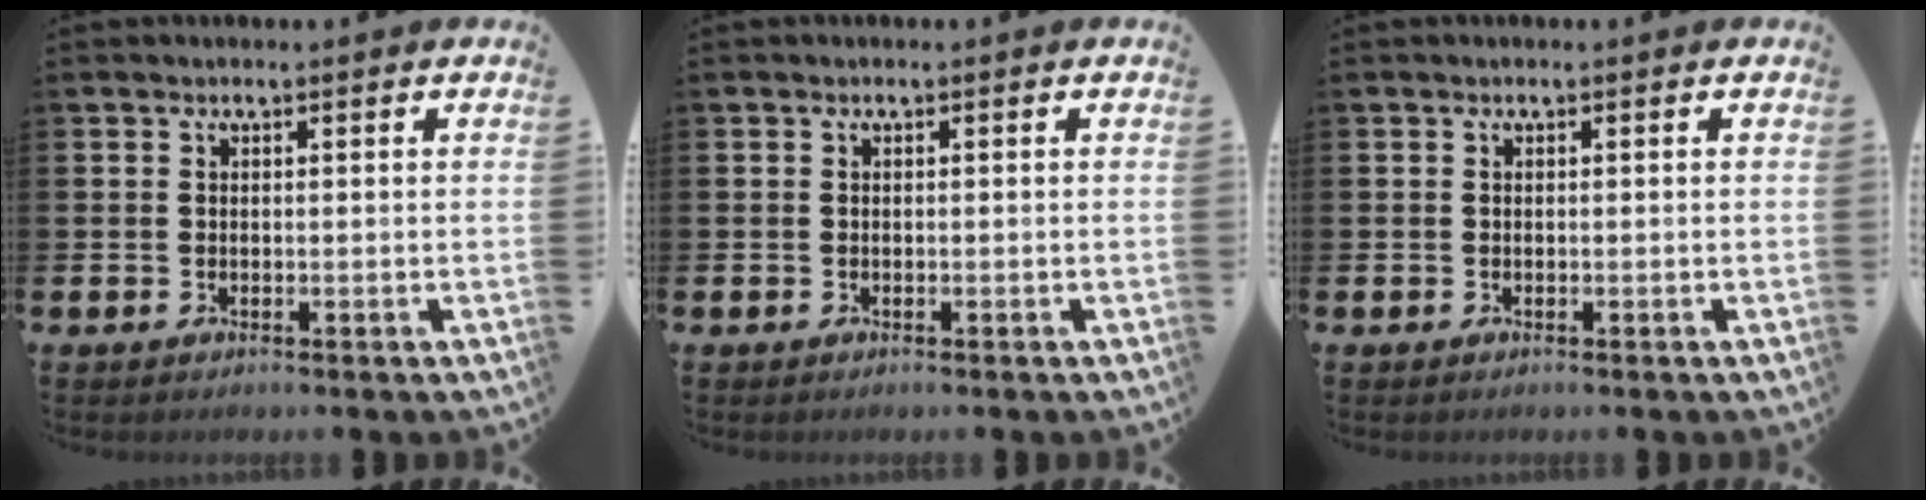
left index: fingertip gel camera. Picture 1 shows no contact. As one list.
[{"total": 0.0}, {"total": 0.0}]